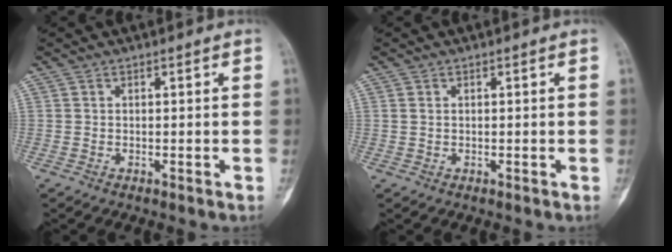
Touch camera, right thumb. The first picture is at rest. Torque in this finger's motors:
{"motor_torque": [0.27, -0.26, 0.36, 0.03, -0.06]}